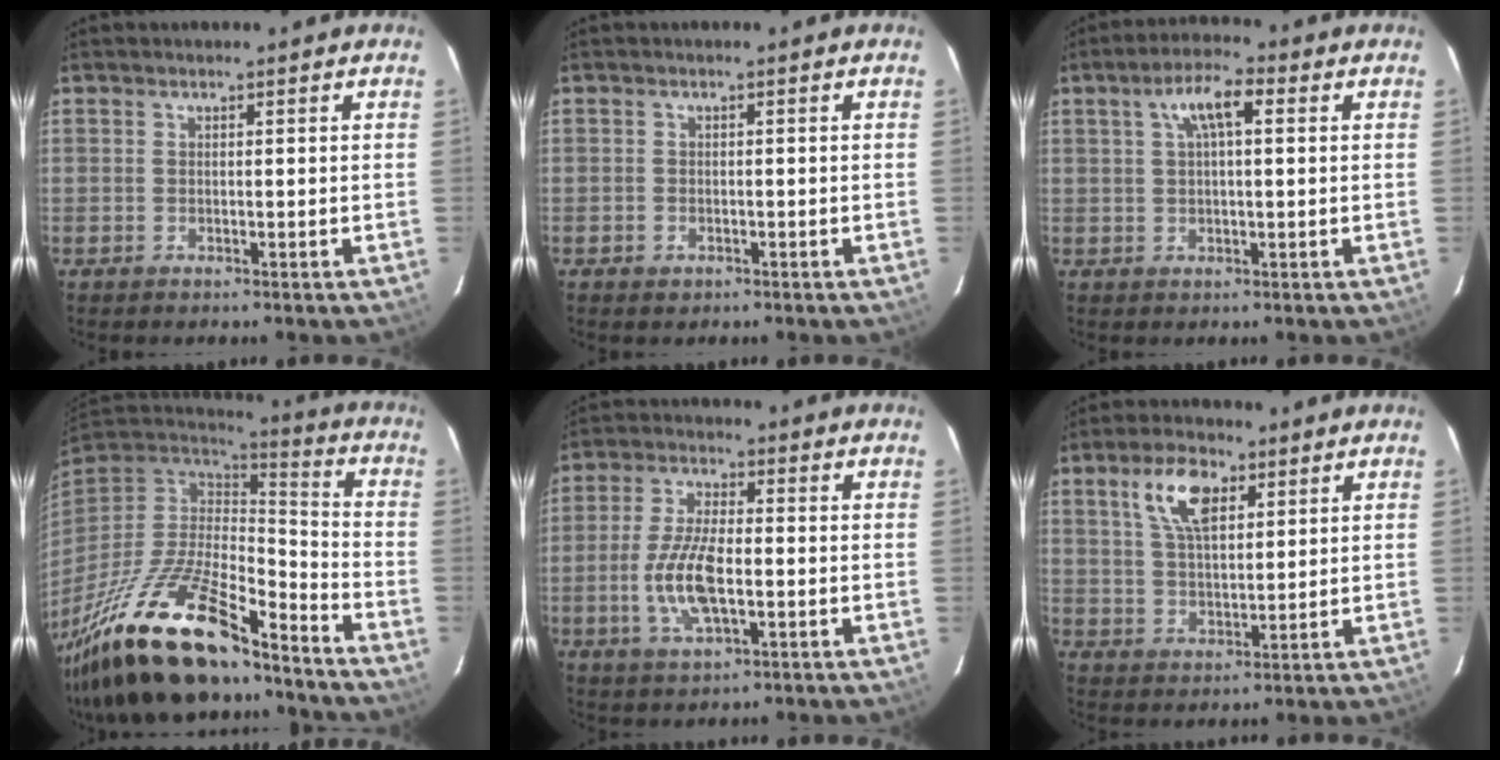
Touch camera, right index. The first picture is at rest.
{"total": 1.6, "force": [-0.9, 1.3, 0.4], "torque": [-0.008, 0.000, -0.012]}
{"total": 6.6, "force": [2.2, 2.1, 5.8], "torque": [-0.109, 0.019, 0.040]}
{"total": 27.9, "force": [-19.7, 8.6, 17.8], "torque": [-0.347, -0.045, -0.332]}
{"total": 10.4, "force": [-2.3, 4.1, 9.3], "torque": [-0.193, -0.001, -0.044]}
{"total": 9.0, "force": [4.2, 4.2, 6.7], "torque": [-0.126, 0.018, 0.080]}